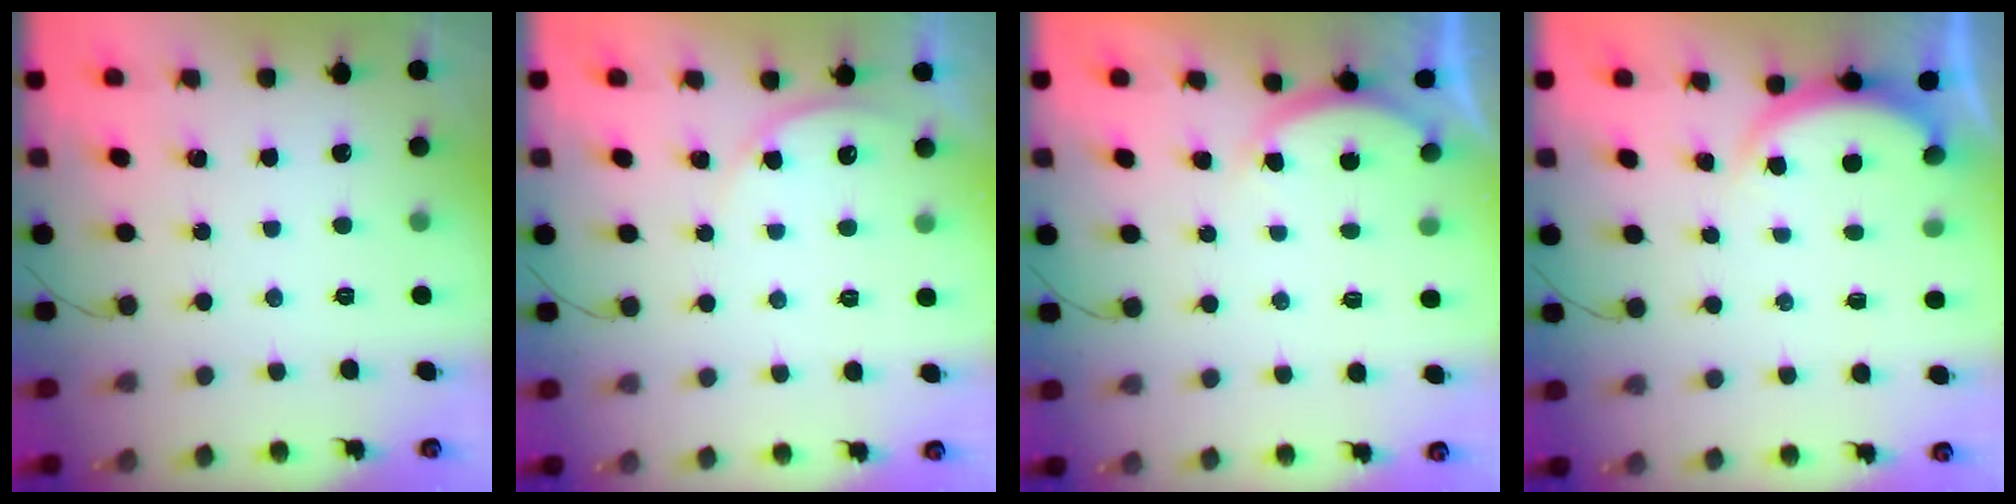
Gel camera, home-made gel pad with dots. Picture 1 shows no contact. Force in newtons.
{"total": 3.0, "press": 3.0, "slide": 0.2}
{"total": 2.6, "press": 2.5, "slide": 0.7}
{"total": 2.5, "press": 2.4, "slide": 0.6}